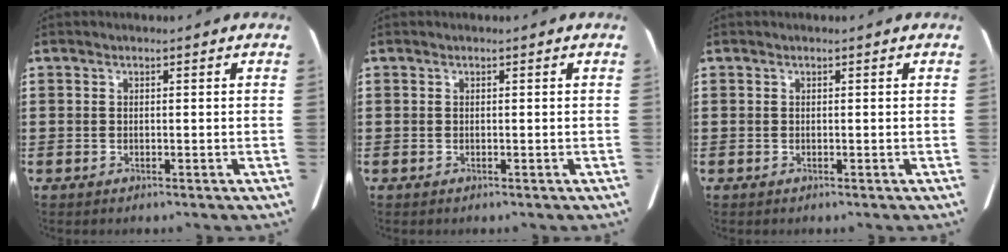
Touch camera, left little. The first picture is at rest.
{"total": 0.0}
{"total": 0.0}